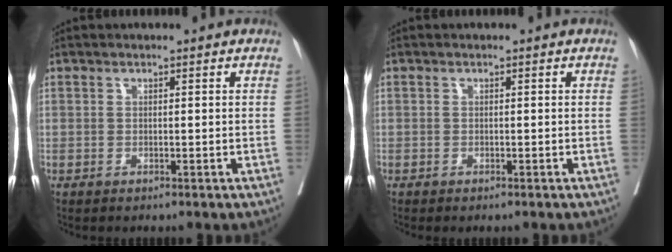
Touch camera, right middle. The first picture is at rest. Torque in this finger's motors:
{"motor_torque": [1.07, -1.07, 0.28, 0.06]}